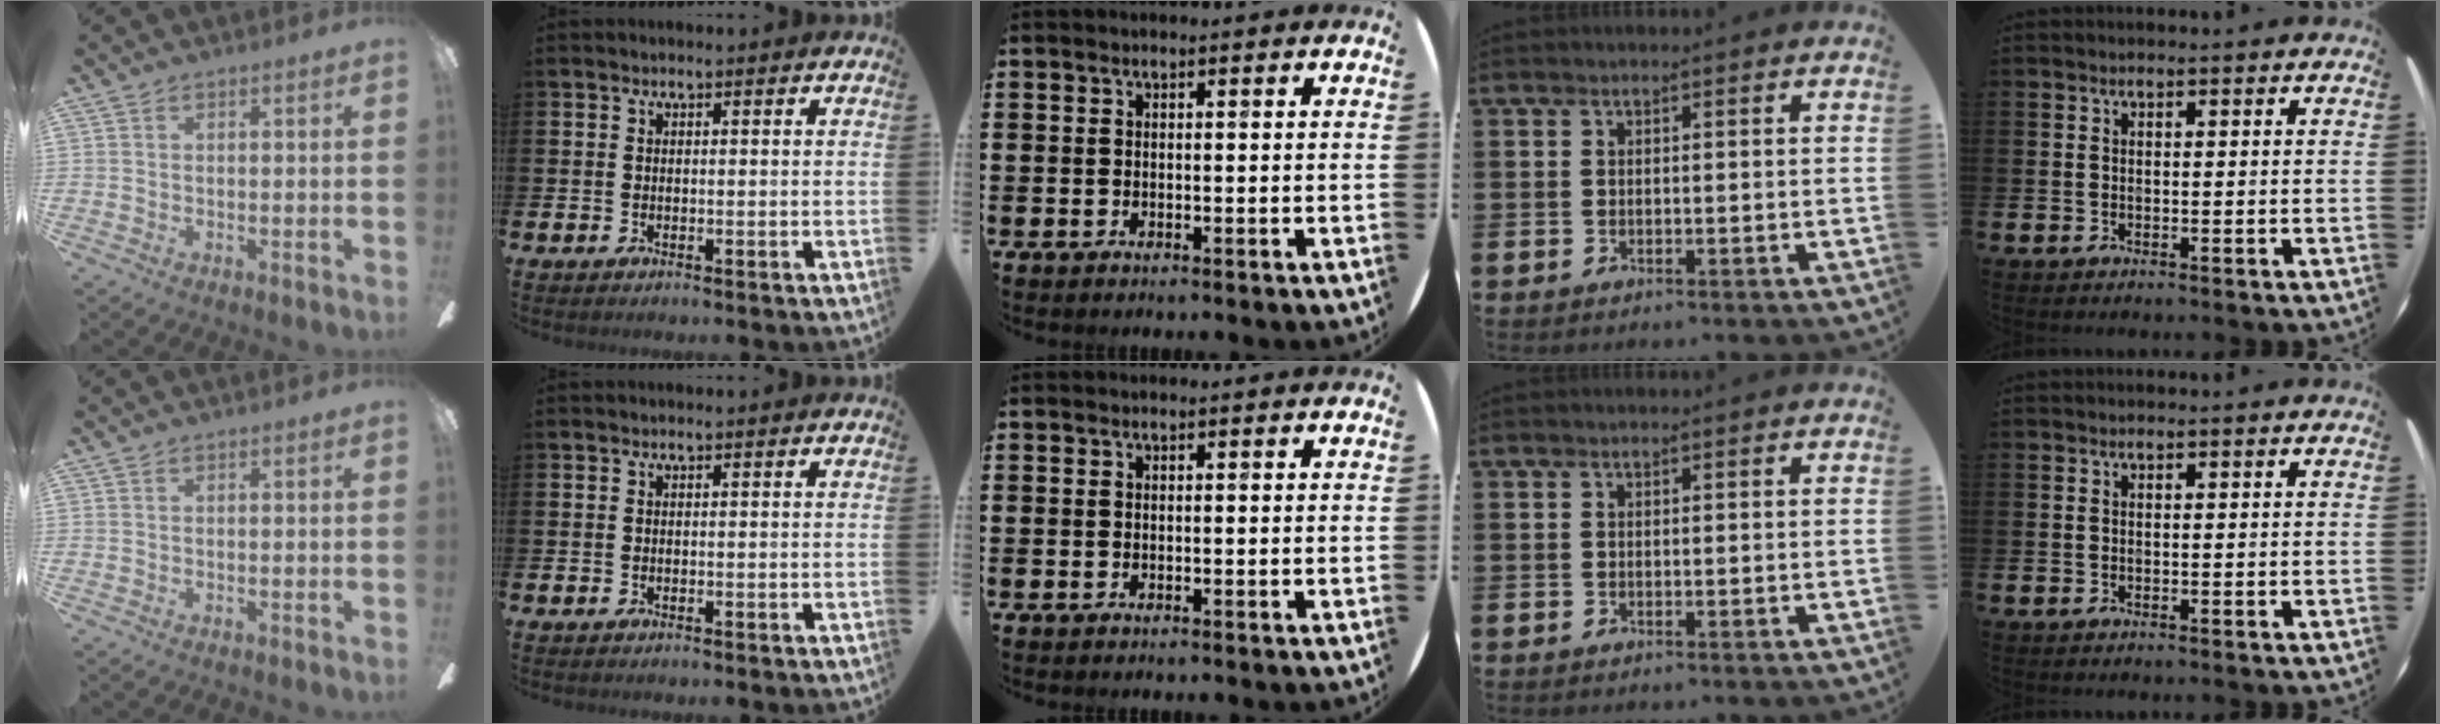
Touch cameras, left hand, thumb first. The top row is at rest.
{}